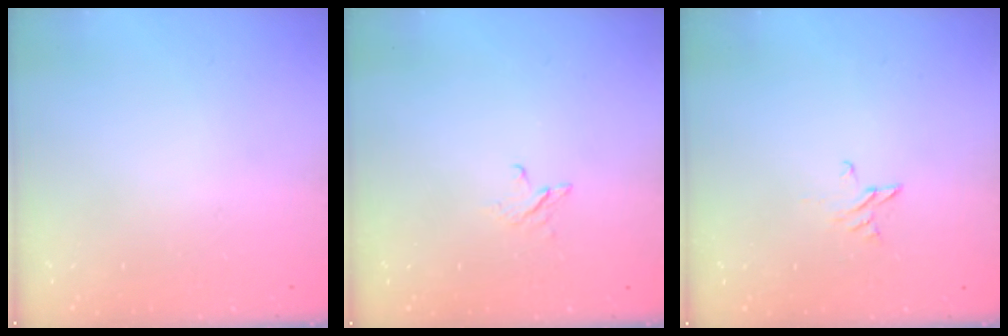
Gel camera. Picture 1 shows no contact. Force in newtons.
{"total": 2.5, "press": 2.5, "slide": 0.3}
{"total": 3.0, "press": 3.0, "slide": 0.3}